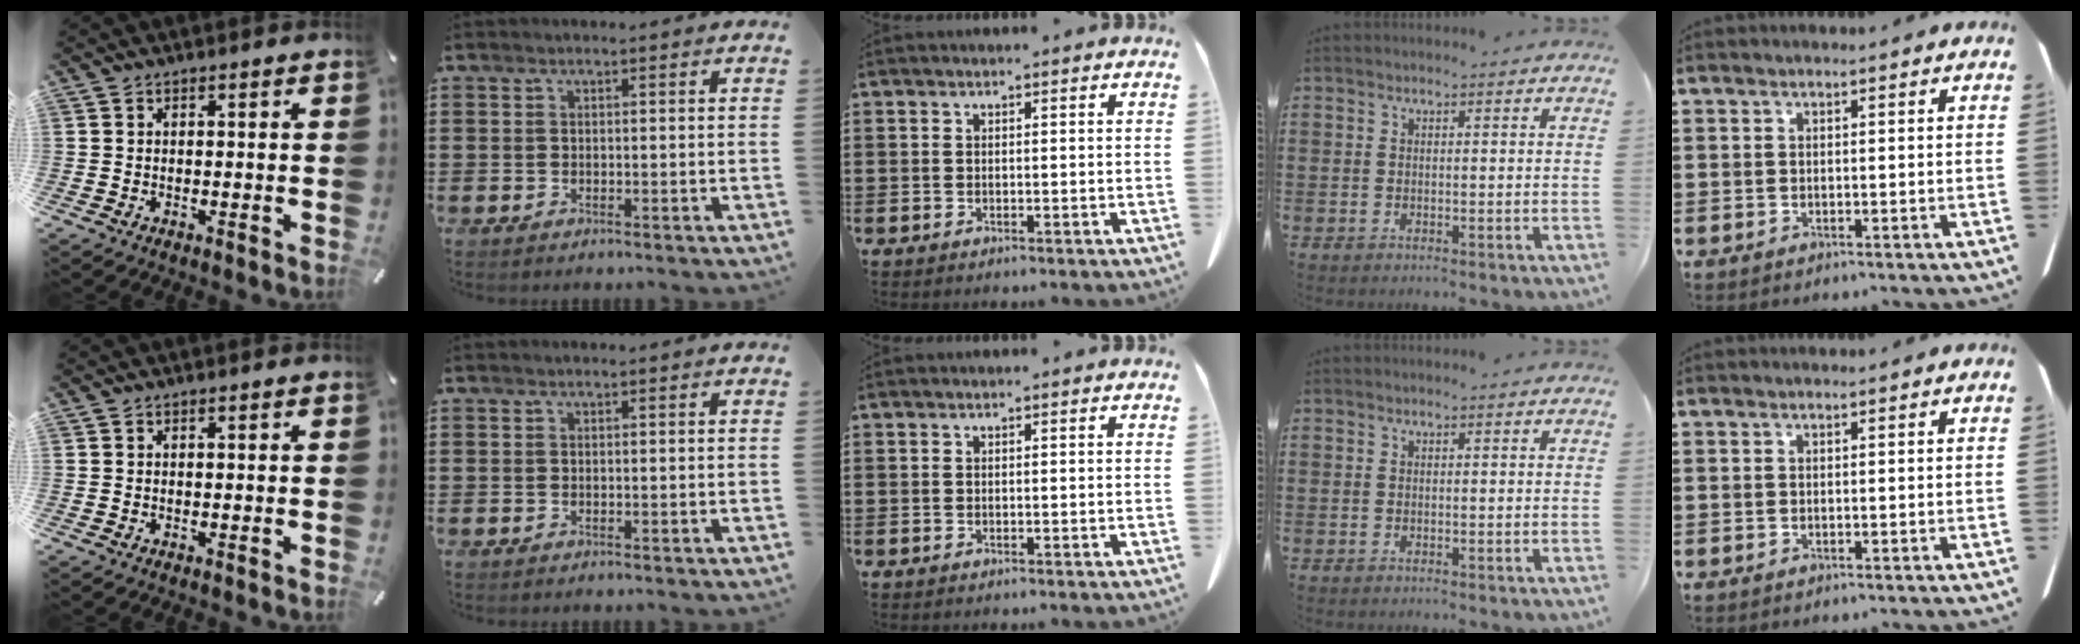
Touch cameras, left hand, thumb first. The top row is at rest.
{}